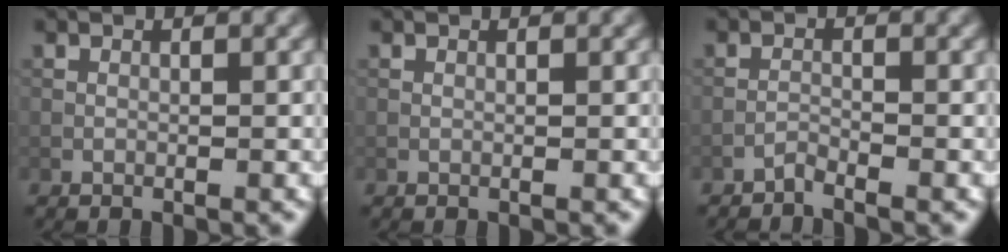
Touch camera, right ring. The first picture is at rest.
{"total": 0.0}
{"total": 1.0, "force": [-1.0, 0.0, 0.1], "torque": [0.000, 0.005, -0.024]}